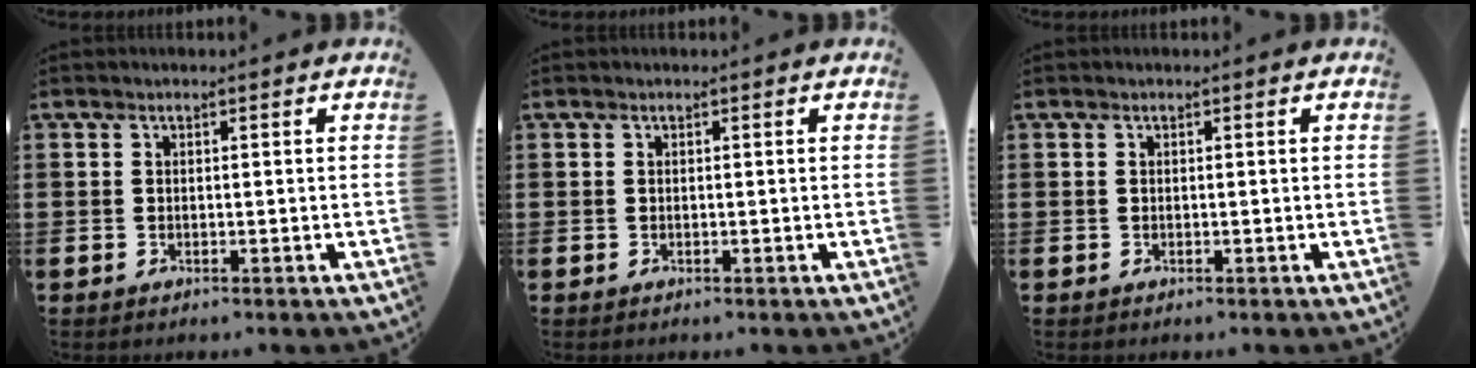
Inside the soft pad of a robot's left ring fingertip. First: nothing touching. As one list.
[{"total": 0.0}, {"total": 0.0}]